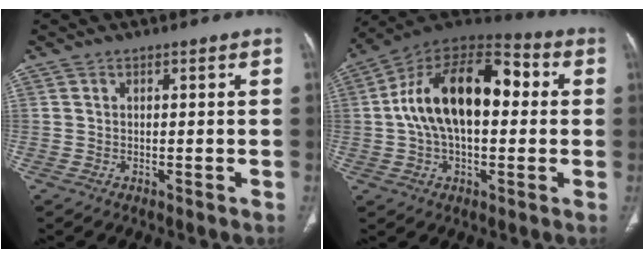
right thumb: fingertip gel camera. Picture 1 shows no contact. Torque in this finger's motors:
{"motor_torque": [2.51, 2.50, 1.08, -0.86, 0.44]}